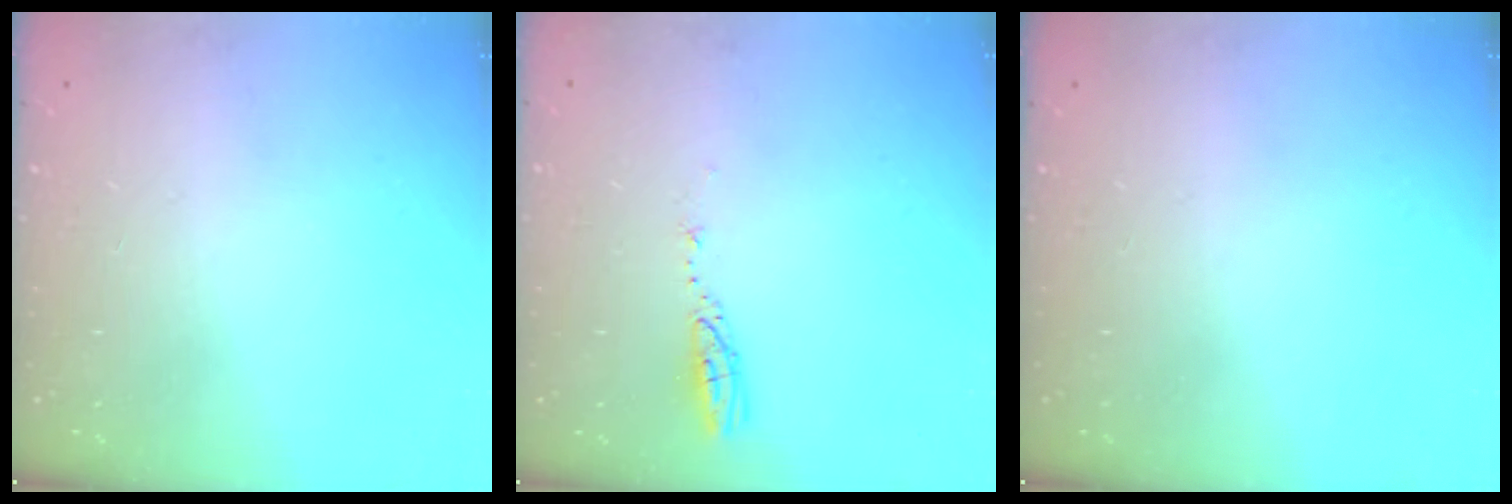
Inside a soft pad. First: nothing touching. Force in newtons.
{"total": 3.7, "press": 3.7, "slide": 0.2}
{"total": 0.0}